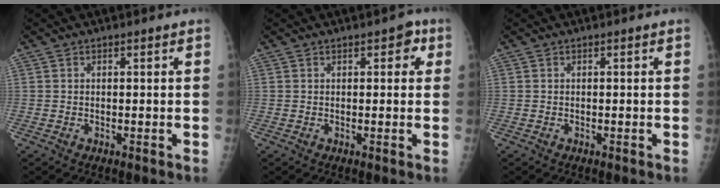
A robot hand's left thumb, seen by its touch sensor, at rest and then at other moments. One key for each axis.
{"total": 2.9, "fx": 1.2, "fy": 1.7, "fz": 2.1, "tx": -0.002, "ty": 0.003, "tz": 0.006}
{"total": 0.0}